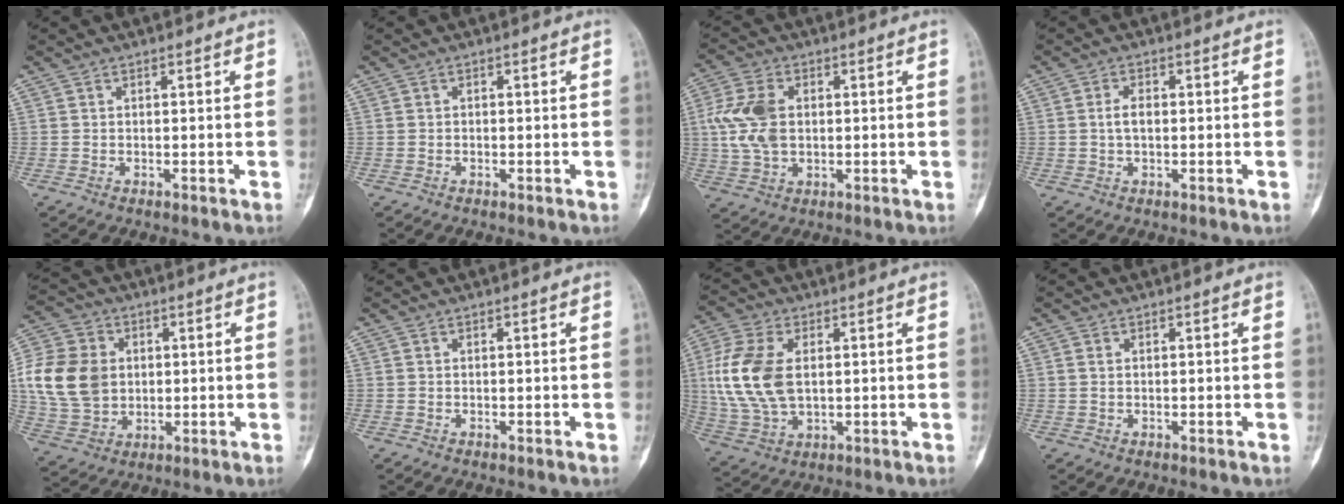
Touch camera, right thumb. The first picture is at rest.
{"total": 0.0}
{"total": 10.0, "force": [0.9, 6.6, 7.4], "torque": [-0.158, 0.006, 0.022]}
{"total": 2.6, "force": [0.0, 1.5, 2.2], "torque": [-0.040, 0.007, -0.002]}
{"total": 15.5, "force": [1.5, 12.4, 9.2], "torque": [-0.168, 0.006, 0.034]}
{"total": 0.0}
{"total": 14.4, "force": [1.8, 8.6, 11.4], "torque": [-0.253, 0.001, 0.039]}
{"total": 0.8, "force": [0.2, 0.5, 0.5], "torque": [-0.014, 0.003, 0.007]}